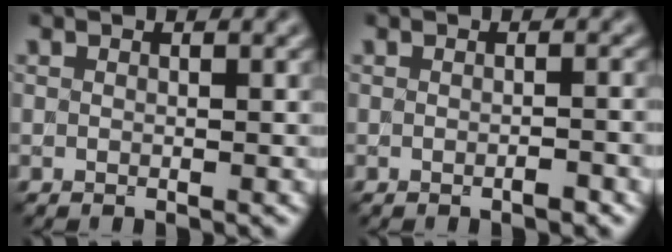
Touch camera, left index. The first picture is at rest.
{"total": 1.5, "force": [-0.6, 0.3, 1.3], "torque": [-0.016, 0.002, -0.010]}